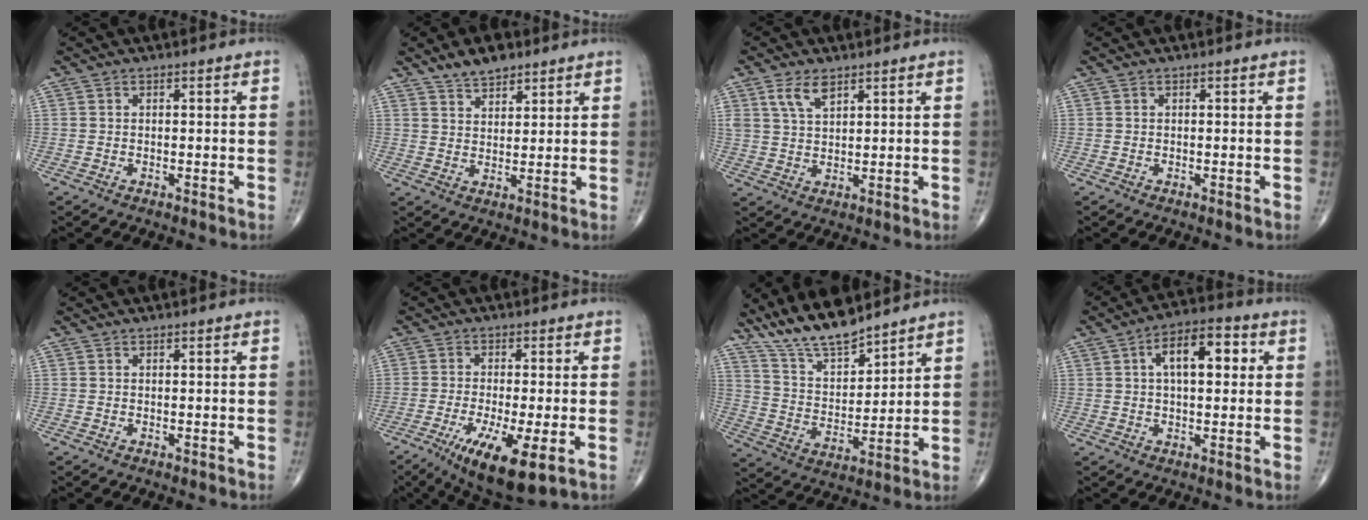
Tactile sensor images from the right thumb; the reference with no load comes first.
{"total": 6.2, "force": [4.6, 2.8, 3.0], "torque": [-0.033, -0.020, 0.083]}
{"total": 5.0, "force": [3.0, 2.4, 3.3], "torque": [-0.057, -0.013, 0.062]}
{"total": 0.0}
{"total": 0.0}
{"total": 11.9, "force": [-4.8, 3.0, 10.5], "torque": [-0.182, -0.019, -0.071]}
{"total": 12.6, "force": [11.1, 2.9, 5.3], "torque": [-0.080, -0.059, 0.214]}
{"total": 12.5, "force": [3.1, 6.0, 10.5], "torque": [-0.152, 0.020, 0.042]}